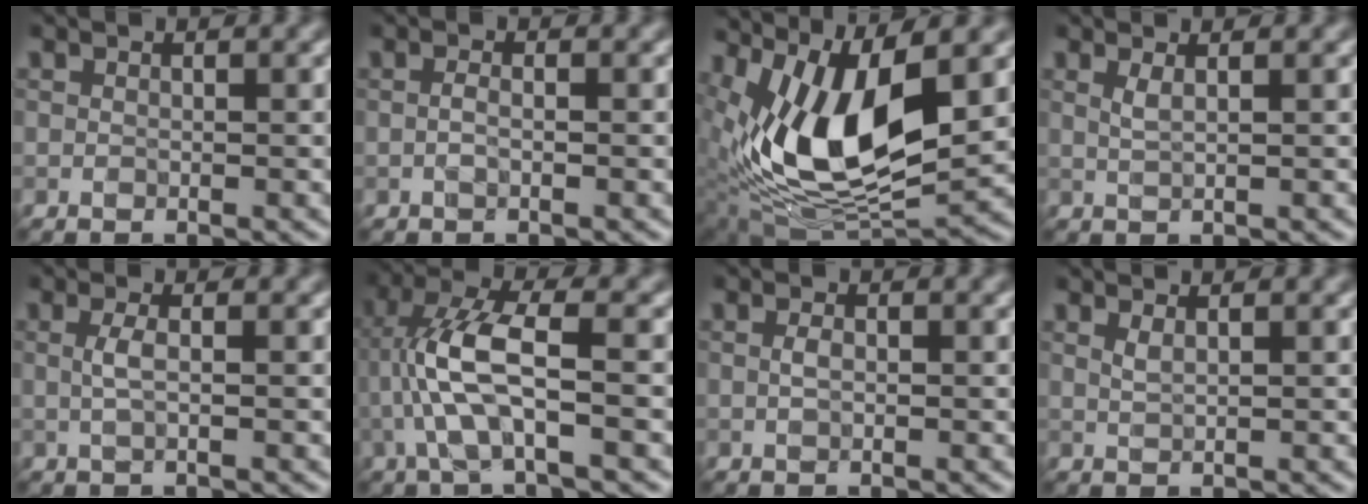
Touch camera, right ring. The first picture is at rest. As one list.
[{"total": 1.1, "force": [-0.4, 0.2, 1.0], "torque": [-0.020, 0.000, -0.008]}, {"total": 11.9, "force": [2.1, 5.4, 10.3], "torque": [-0.194, -0.013, 0.042]}, {"total": 1.4, "force": [0.6, 0.4, 1.2], "torque": [-0.019, 0.001, 0.009]}, {"total": 1.6, "force": [0.1, 0.4, 1.5], "torque": [-0.032, 0.002, 0.000]}, {"total": 6.3, "force": [-0.9, 1.5, 6.0], "torque": [-0.130, 0.017, -0.021]}, {"total": 1.0, "force": [0.0, 0.4, 0.8], "torque": [-0.020, -0.001, -0.001]}, {"total": 1.1, "force": [0.6, 0.3, 0.8], "torque": [-0.014, 0.002, 0.011]}]